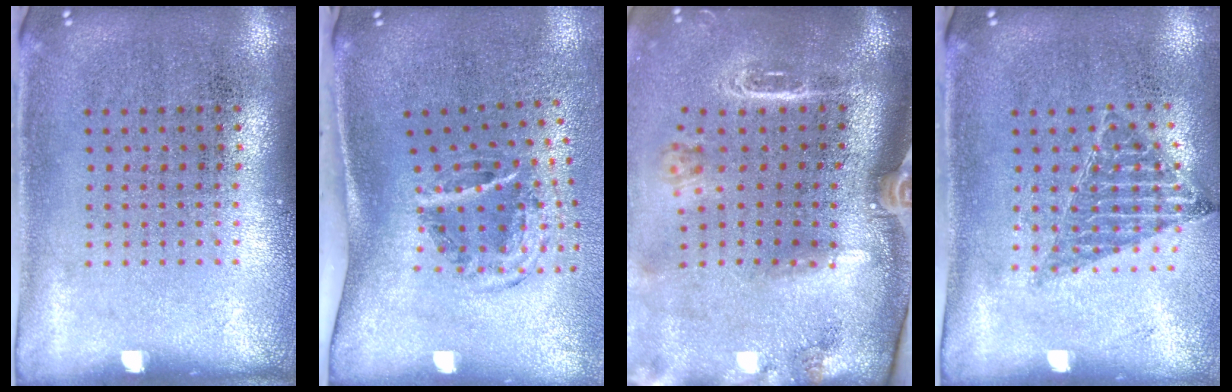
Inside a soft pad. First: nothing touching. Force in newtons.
{"total": 2.0, "press": 1.2, "slide": 1.6}
{"total": 2.9, "press": 2.0, "slide": 2.1}
{"total": 0.9, "press": 0.9, "slide": 0.1}